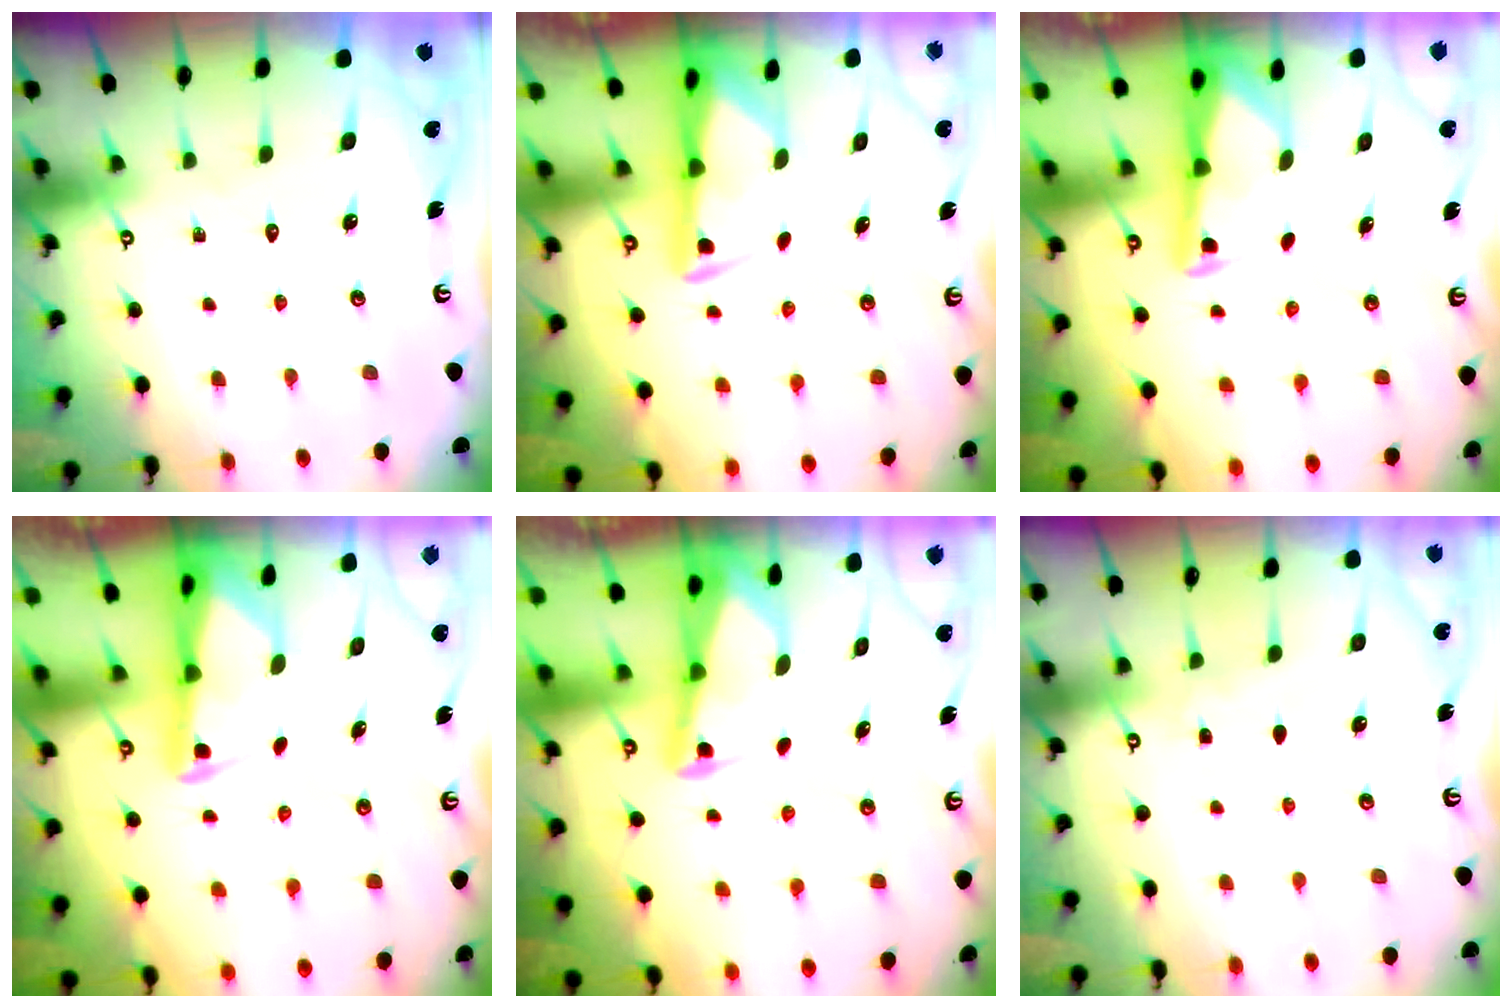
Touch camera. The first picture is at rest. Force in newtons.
{"total": 2.8, "press": 2.8, "slide": 0.5}
{"total": 2.9, "press": 2.8, "slide": 0.3}
{"total": 2.3, "press": 2.3, "slide": 0.5}
{"total": 2.7, "press": 2.6, "slide": 0.6}
{"total": 3.3, "press": 3.2, "slide": 0.4}